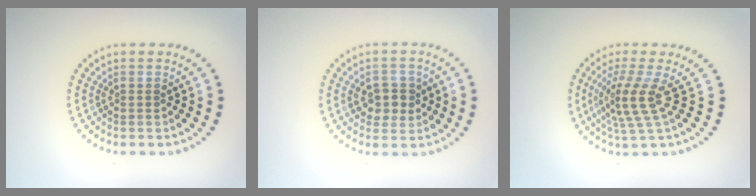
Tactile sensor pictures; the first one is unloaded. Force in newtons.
{"total": 2.9, "press": 2.8, "slide": 0.7}
{"total": 3.6, "press": 2.6, "slide": 2.5}